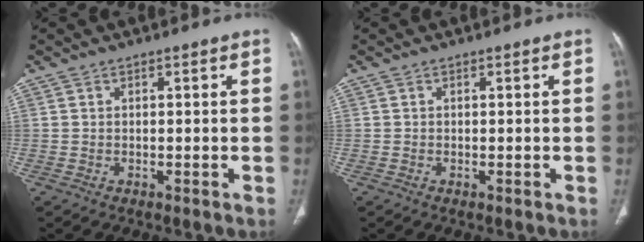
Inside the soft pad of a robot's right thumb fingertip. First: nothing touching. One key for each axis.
{"total": 0.0}